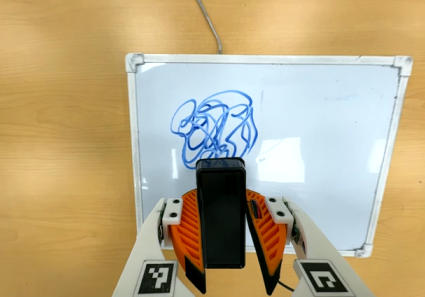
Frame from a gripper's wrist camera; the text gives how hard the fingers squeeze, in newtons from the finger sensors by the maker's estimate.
{"total": 7.3, "left": 6.6, "right": 7.9}